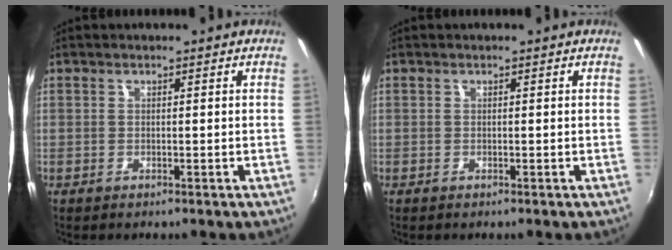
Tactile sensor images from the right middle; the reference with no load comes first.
{"total": 0.0}